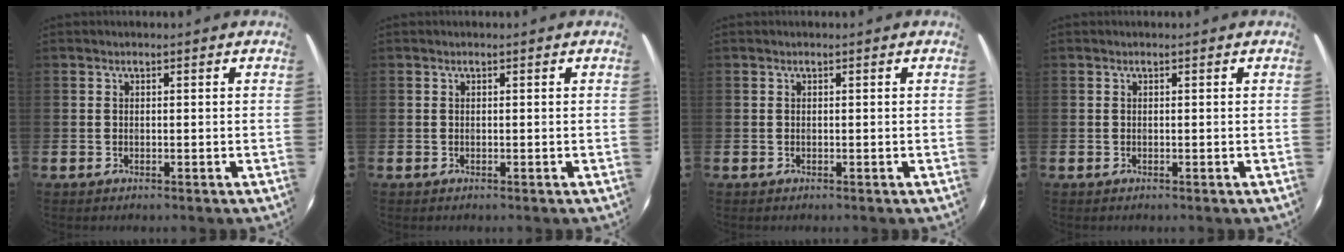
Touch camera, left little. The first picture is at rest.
{"total": 0.0}
{"total": 0.0}
{"total": 0.0}